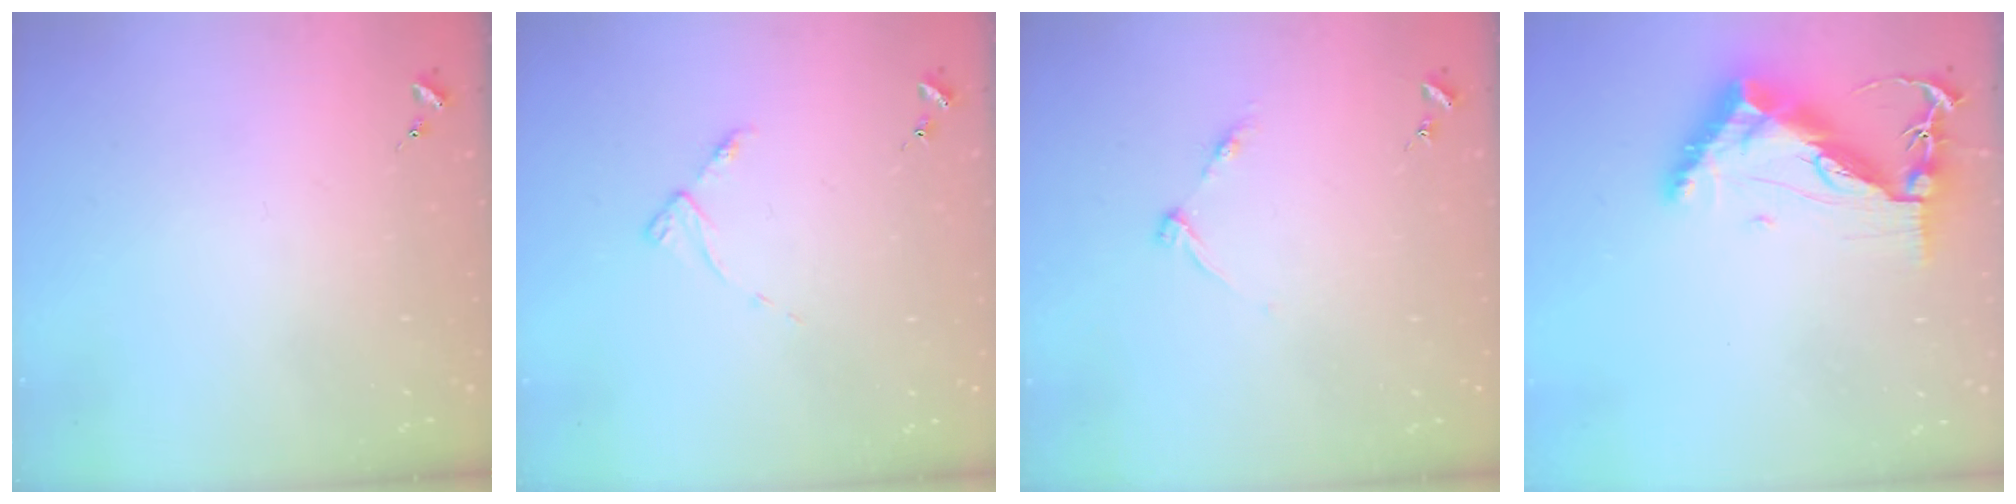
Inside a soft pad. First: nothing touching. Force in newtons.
{"total": 4.4, "press": 4.3, "slide": 0.7}
{"total": 4.6, "press": 4.6, "slide": 0.5}
{"total": 12.4, "press": 12.3, "slide": 1.4}